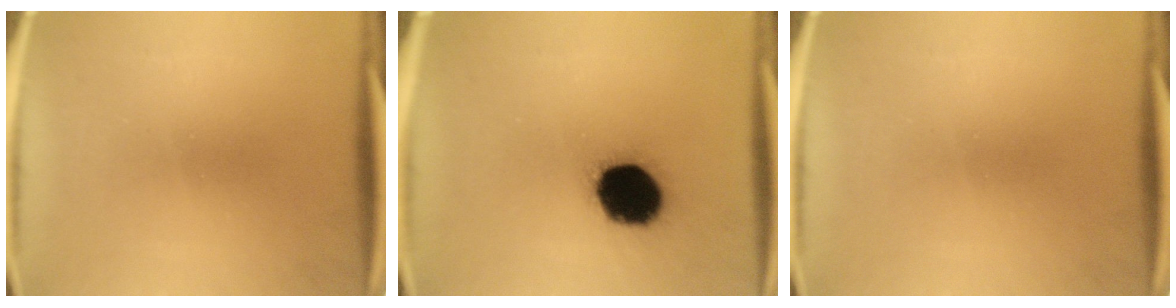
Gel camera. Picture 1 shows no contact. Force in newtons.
{"total": 18.4}
{"total": 0.0}